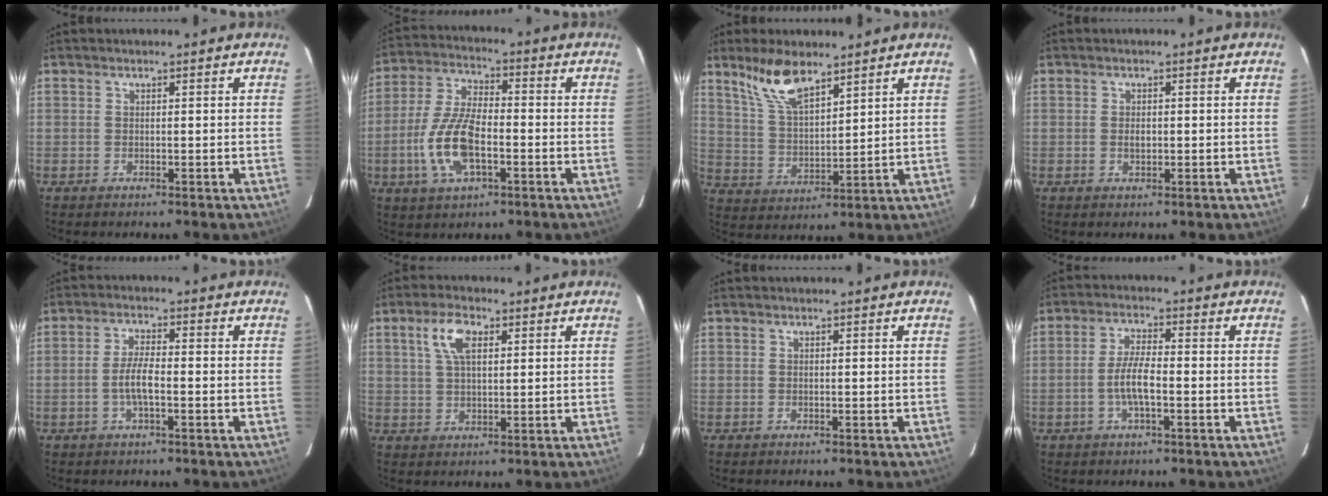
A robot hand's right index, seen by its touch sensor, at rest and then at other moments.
{"total": 12.3, "force": [-3.6, 5.4, 10.5], "torque": [-0.225, 0.004, -0.068]}
{"total": 9.7, "force": [7.1, 3.1, 5.9], "torque": [-0.113, 0.009, 0.150]}
{"total": 1.3, "force": [-0.1, 0.9, 0.9], "torque": [-0.015, 0.003, 0.000]}
{"total": 4.5, "force": [-1.3, 1.0, 4.1], "torque": [-0.086, 0.006, -0.024]}
{"total": 6.3, "force": [2.6, 2.9, 4.9], "torque": [-0.094, 0.013, 0.050]}
{"total": 0.0}
{"total": 5.4, "force": [-1.6, 1.3, 5.0], "torque": [-0.102, 0.006, -0.031]}